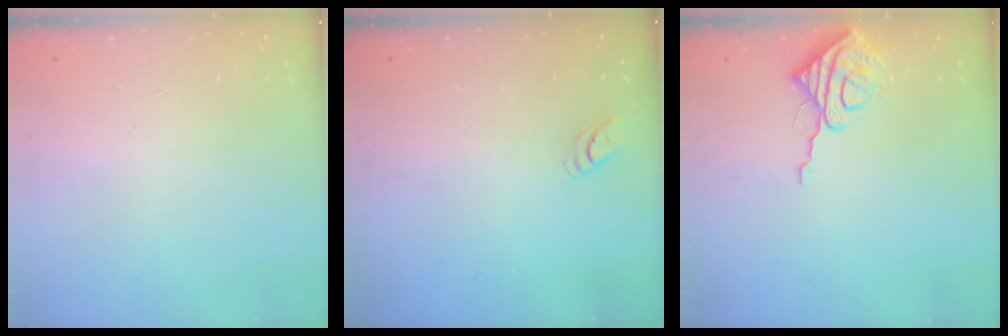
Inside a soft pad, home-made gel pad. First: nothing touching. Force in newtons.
{"total": 3.8, "press": 3.8, "slide": 0.1}
{"total": 8.3, "press": 8.3, "slide": 0.3}